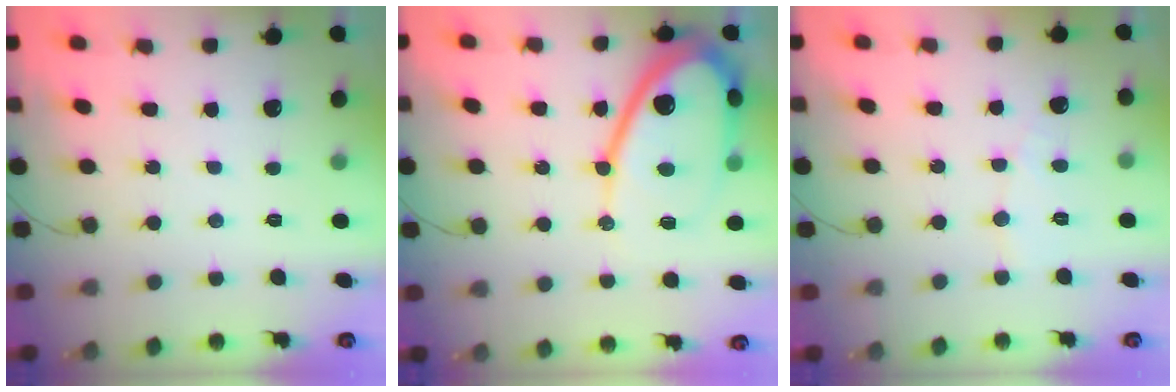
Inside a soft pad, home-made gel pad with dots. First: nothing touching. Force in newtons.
{"total": 18.1, "press": 18.0, "slide": 1.8}
{"total": 4.9, "press": 4.9, "slide": 0.5}